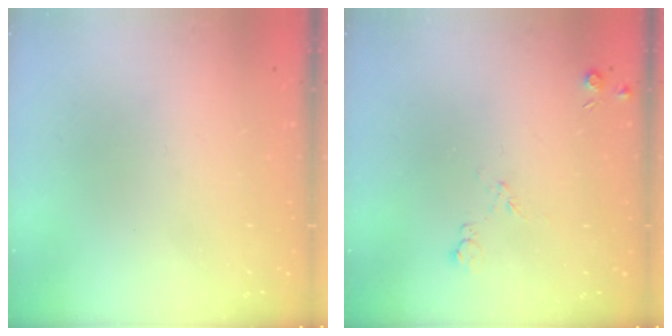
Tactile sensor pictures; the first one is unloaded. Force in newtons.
{"total": 5.1, "press": 5.0, "slide": 0.7}